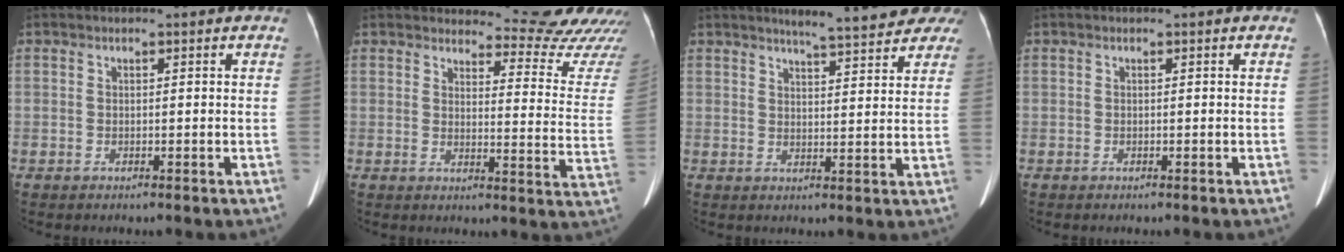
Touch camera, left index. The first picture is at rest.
{"total": 14.5, "force": [14.4, 1.0, 1.6], "torque": [0.007, -0.115, 0.139]}
{"total": 10.7, "force": [9.3, 1.6, 5.0], "torque": [-0.053, 0.006, 0.098]}
{"total": 0.0}